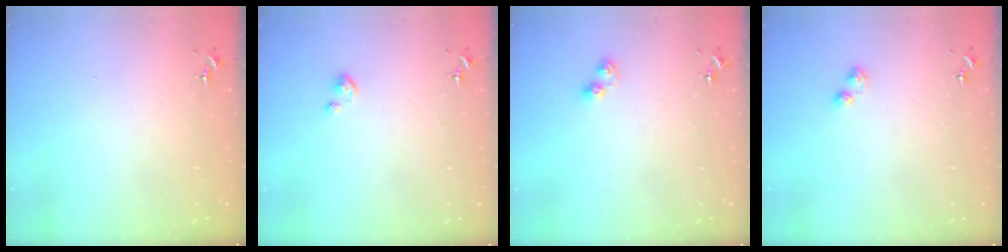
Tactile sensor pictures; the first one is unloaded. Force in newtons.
{"total": 1.9, "press": 1.9, "slide": 0.2}
{"total": 4.5, "press": 4.5, "slide": 0.4}
{"total": 2.9, "press": 2.9, "slide": 0.4}